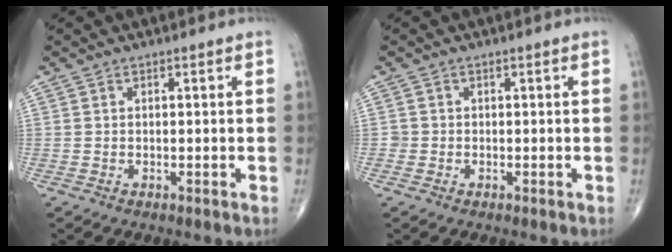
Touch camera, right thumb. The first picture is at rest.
{"total": 0.9, "force": [-0.2, 0.9, 0.0], "torque": [0.004, 0.006, -0.006]}